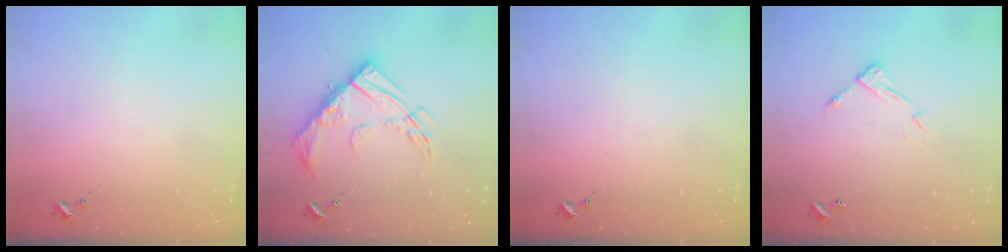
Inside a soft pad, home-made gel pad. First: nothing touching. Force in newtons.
{"total": 17.2, "press": 17.1, "slide": 1.6}
{"total": 0.0}
{"total": 6.3, "press": 6.3, "slide": 0.4}